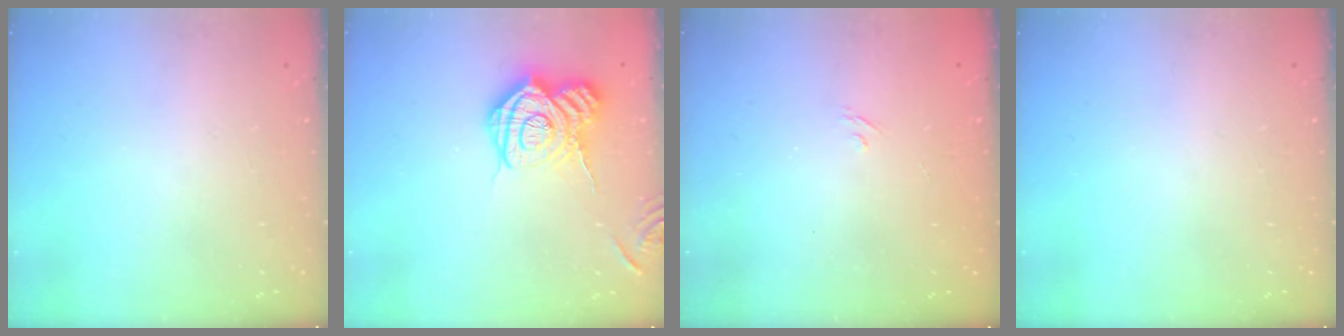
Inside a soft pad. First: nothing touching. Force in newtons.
{"total": 16.9, "press": 16.9, "slide": 0.8}
{"total": 2.0, "press": 1.7, "slide": 1.2}
{"total": 0.0}